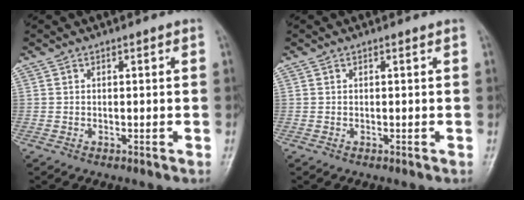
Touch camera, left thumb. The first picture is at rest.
{"total": 0.0}